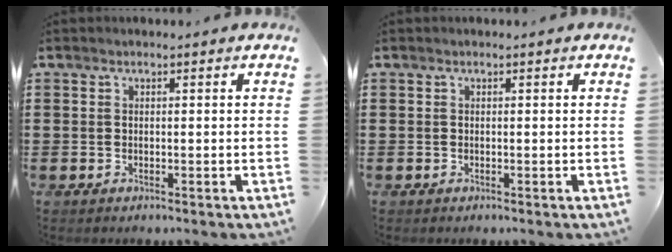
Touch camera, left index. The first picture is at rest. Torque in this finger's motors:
{"motor_torque": [0.00, 0.00, 0.00, 0.00]}